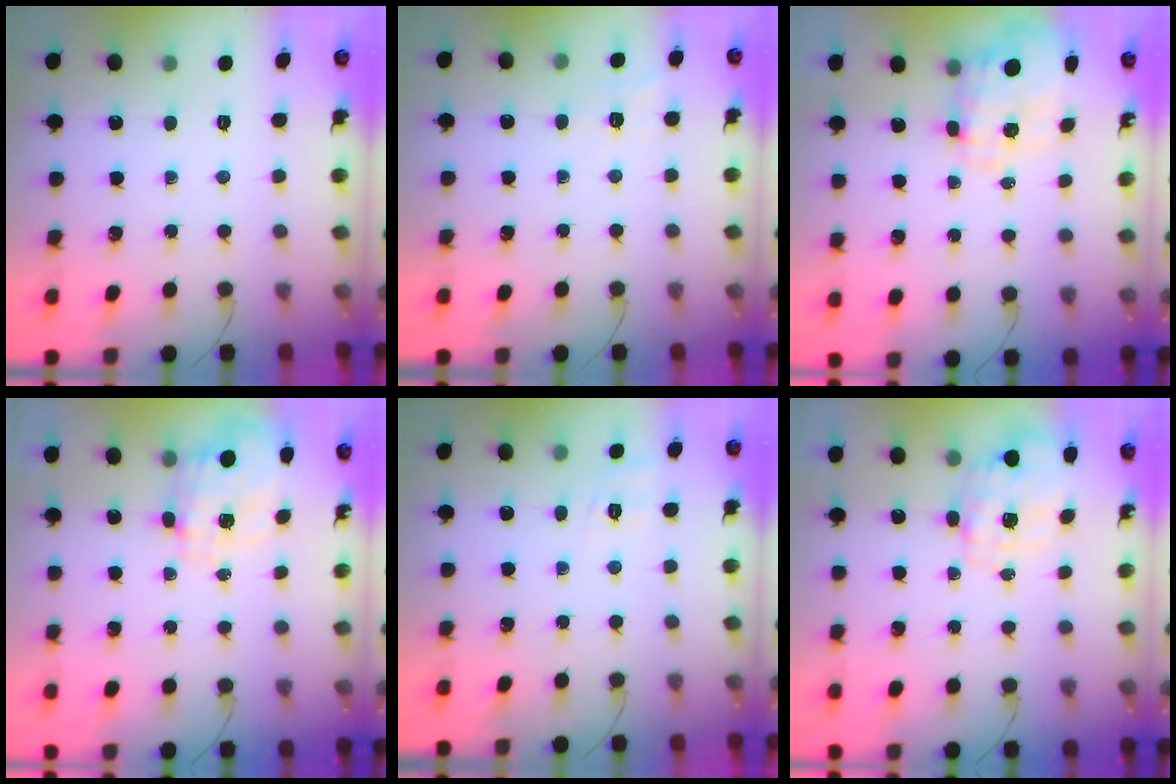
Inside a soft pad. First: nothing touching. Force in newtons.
{"total": 1.9, "press": 1.0, "slide": 1.6}
{"total": 3.5, "press": 3.3, "slide": 1.2}
{"total": 3.4, "press": 3.3, "slide": 1.0}
{"total": 2.1, "press": 0.5, "slide": 2.0}
{"total": 2.8, "press": 2.7, "slide": 0.9}